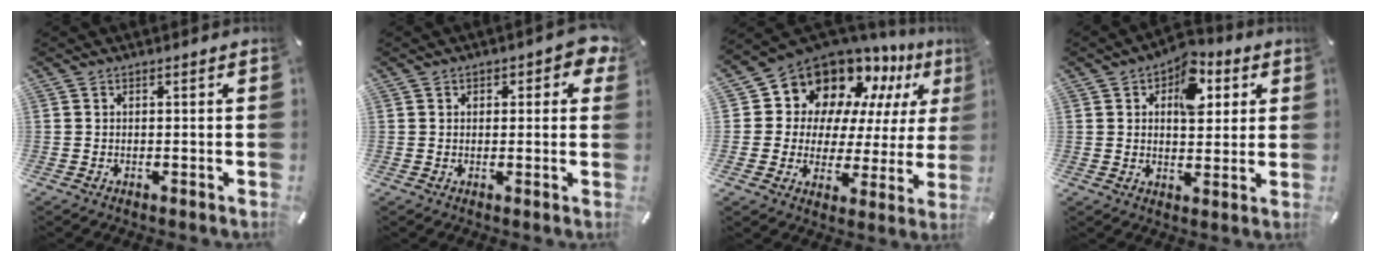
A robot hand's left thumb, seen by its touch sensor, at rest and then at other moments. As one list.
[{"total": 3.4, "force": [1.0, 2.1, 2.5], "torque": [-0.026, 0.000, 0.011]}, {"total": 13.0, "force": [10.2, 7.8, 2.1], "torque": [-0.052, -0.104, 0.184]}, {"total": 10.8, "force": [4.2, 6.9, 7.1], "torque": [-0.086, -0.010, 0.068]}]